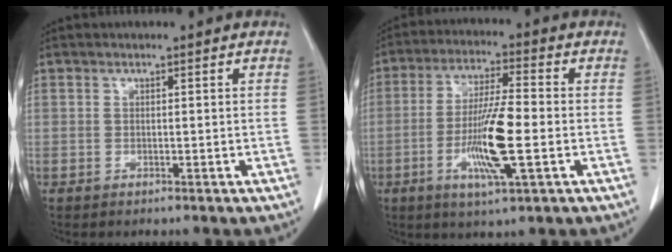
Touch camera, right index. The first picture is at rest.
{"total": 11.3, "force": [-2.7, 0.9, 10.9], "torque": [-0.209, -0.012, -0.055]}